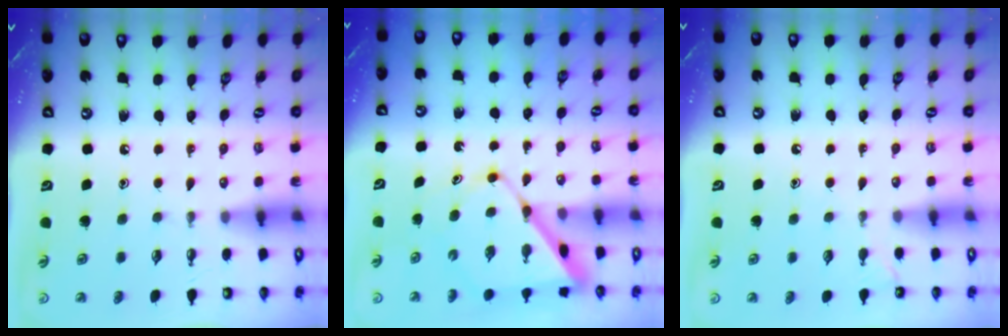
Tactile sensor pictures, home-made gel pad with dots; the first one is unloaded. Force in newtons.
{"total": 10.1, "press": 10.1, "slide": 1.0}
{"total": 2.9, "press": 2.9, "slide": 0.3}